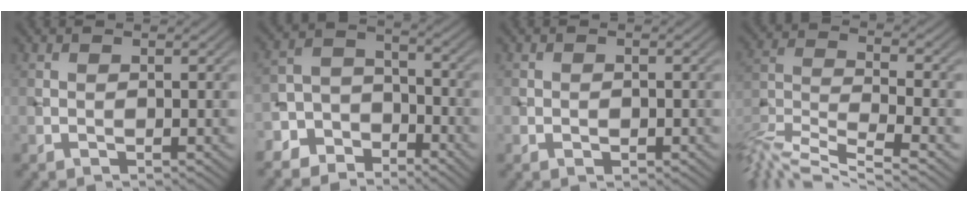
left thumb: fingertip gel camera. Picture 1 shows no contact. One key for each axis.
{"total": 6.9, "fx": -5.6, "fy": 3.7, "fz": 1.7, "tx": -0.041, "ty": -0.001, "tz": -0.120}
{"total": 0.9, "fx": -0.3, "fy": 0.7, "fz": 0.5, "tx": -0.005, "ty": -0.002, "tz": -0.006}
{"total": 9.8, "fx": -6.9, "fy": 2.7, "fz": 6.4, "tx": -0.140, "ty": -0.021, "tz": -0.134}